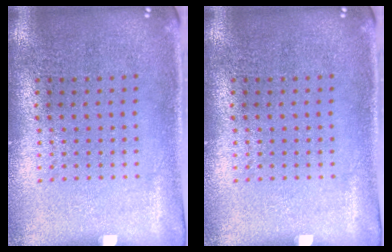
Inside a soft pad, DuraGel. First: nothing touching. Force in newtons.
{"total": 0.0}